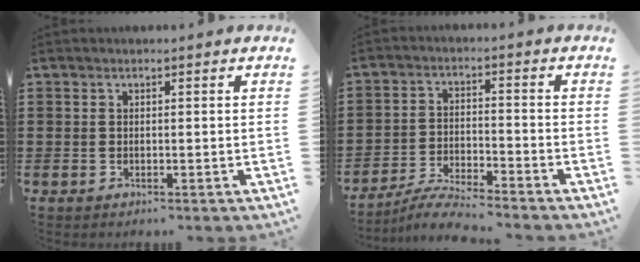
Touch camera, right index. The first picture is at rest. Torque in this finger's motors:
{"motor_torque": [-0.01, 0.06, 0.06, 0.02]}